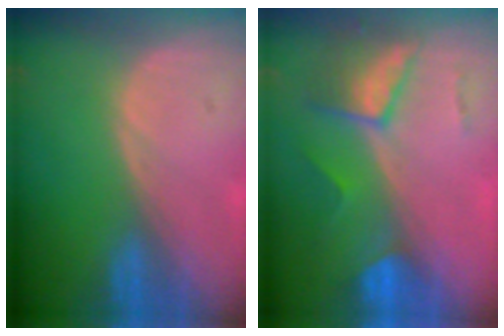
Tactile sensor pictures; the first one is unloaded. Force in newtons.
{"total": 7.4, "press": 6.6, "slide": 3.5}